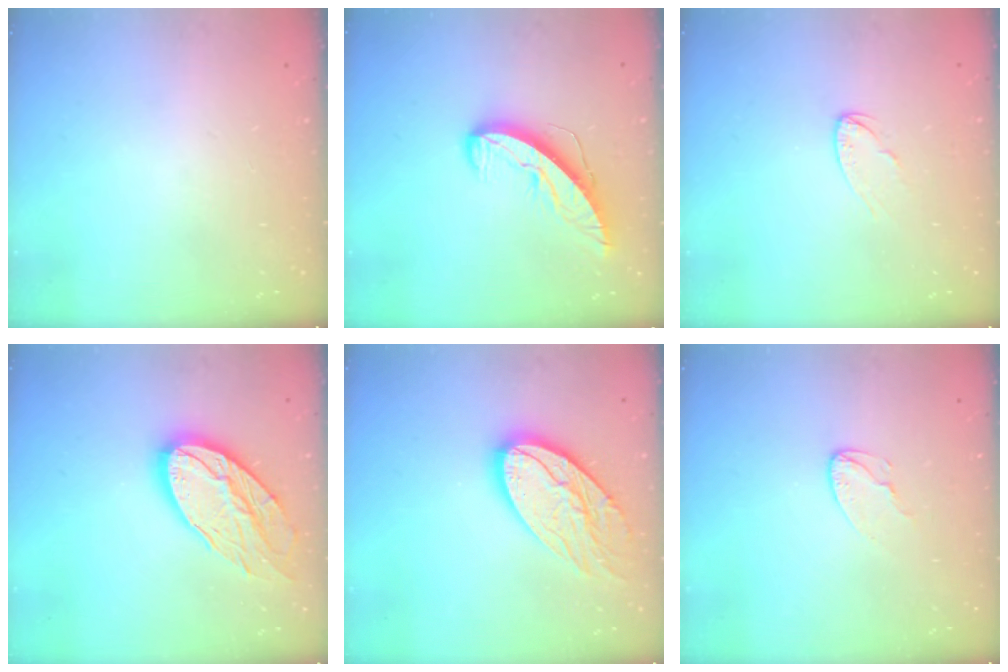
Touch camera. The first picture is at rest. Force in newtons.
{"total": 9.7, "press": 9.6, "slide": 0.7}
{"total": 4.5, "press": 4.5, "slide": 0.4}
{"total": 19.0, "press": 18.9, "slide": 1.5}
{"total": 15.9, "press": 15.9, "slide": 1.1}
{"total": 4.7, "press": 4.7, "slide": 0.4}